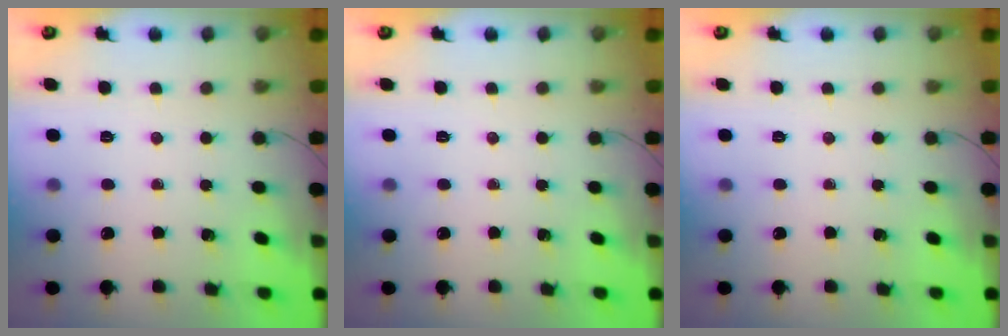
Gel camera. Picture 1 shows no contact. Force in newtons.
{"total": 0.0}
{"total": 0.0}